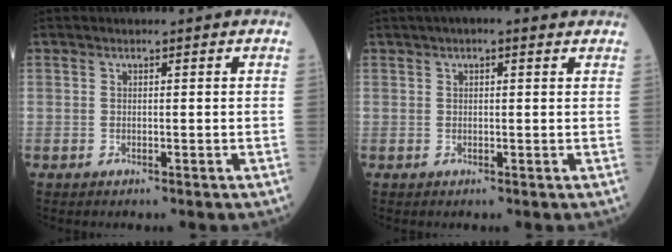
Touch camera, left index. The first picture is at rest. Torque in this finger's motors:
{"motor_torque": [0.63, -0.59, 0.04, 0.05]}